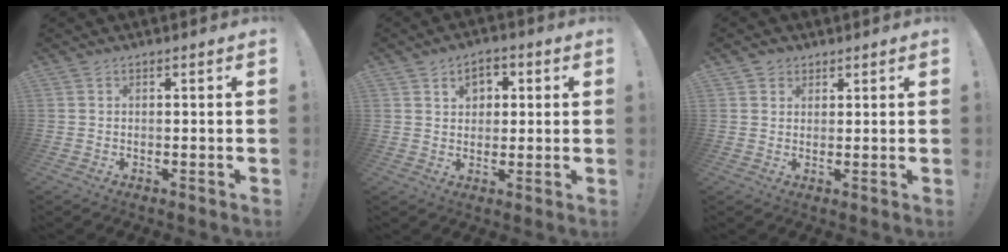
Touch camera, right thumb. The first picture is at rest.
{"total": 5.7, "force": [2.1, 4.6, 2.7], "torque": [-0.033, -0.002, 0.034]}
{"total": 2.6, "force": [1.5, 2.1, 0.3], "torque": [-0.002, -0.004, 0.026]}